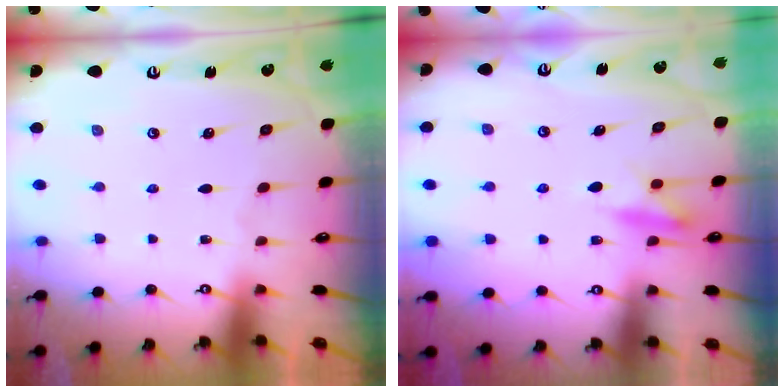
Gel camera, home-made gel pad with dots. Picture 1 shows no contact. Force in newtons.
{"total": 9.1, "press": 9.1, "slide": 1.2}